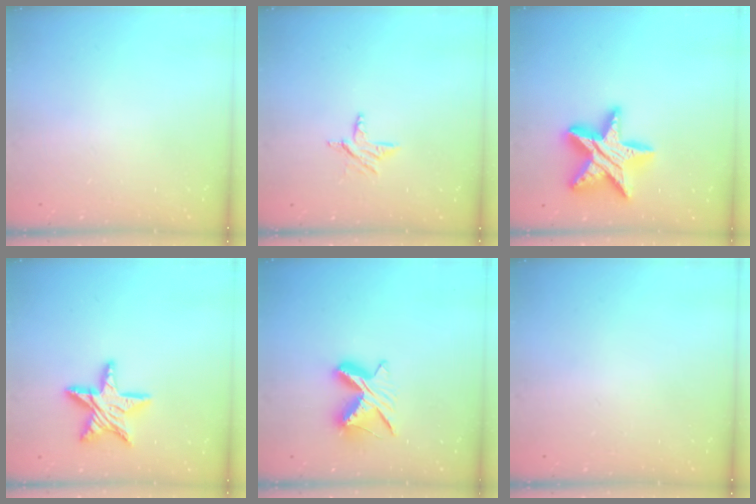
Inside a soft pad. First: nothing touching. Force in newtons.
{"total": 6.0, "press": 6.0, "slide": 0.4}
{"total": 18.9, "press": 18.8, "slide": 1.5}
{"total": 13.9, "press": 13.9, "slide": 1.1}
{"total": 9.0, "press": 9.0, "slide": 0.7}
{"total": 0.0}